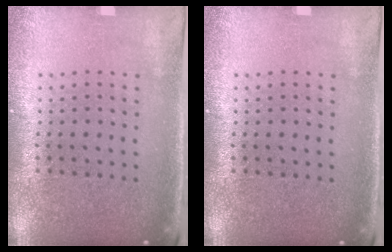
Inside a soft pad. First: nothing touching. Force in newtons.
{"total": 0.0}